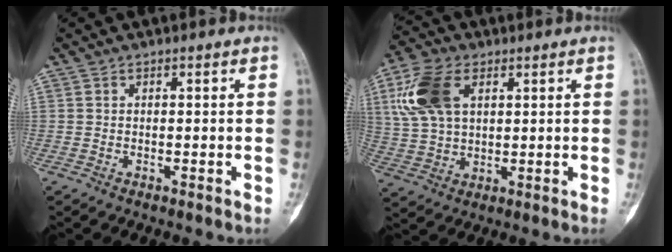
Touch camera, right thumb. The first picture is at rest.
{"total": 12.6, "force": [3.5, 7.5, 9.5], "torque": [-0.201, 0.006, 0.070]}